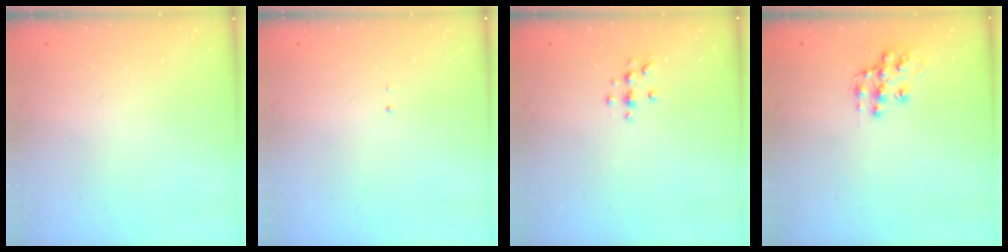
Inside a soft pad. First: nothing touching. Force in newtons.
{"total": 0.7, "press": 0.7, "slide": 0.1}
{"total": 3.7, "press": 3.6, "slide": 0.5}
{"total": 10.7, "press": 10.7, "slide": 0.6}